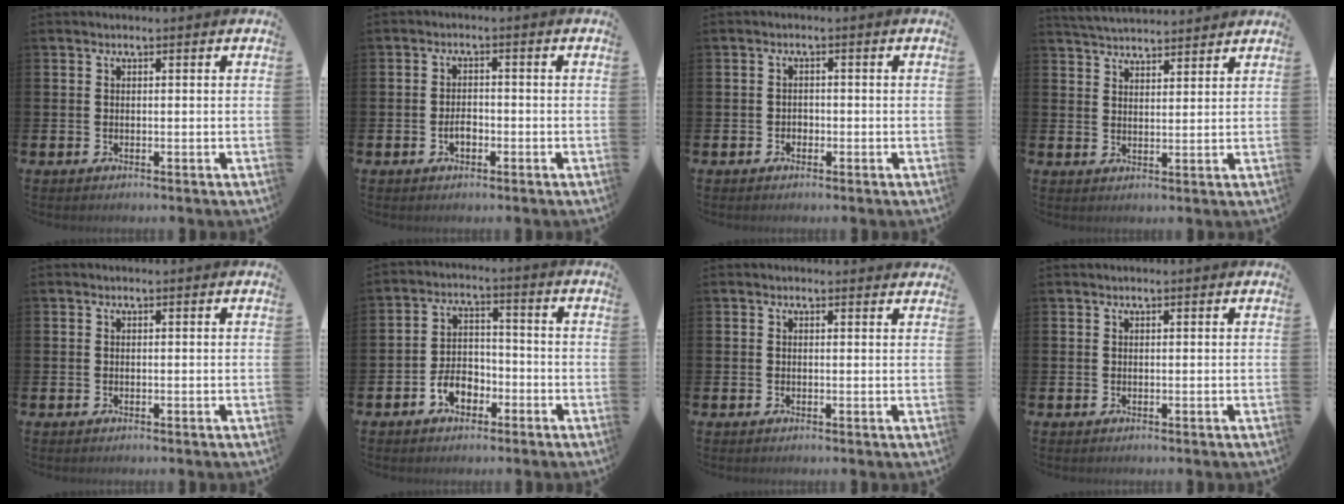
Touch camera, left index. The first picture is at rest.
{"total": 2.3, "force": [-0.7, 1.3, 1.7], "torque": [-0.018, -0.003, -0.018]}
{"total": 1.2, "force": [-0.6, 1.0, 0.2], "torque": [0.000, 0.000, -0.016]}
{"total": 4.3, "force": [4.3, 0.3, 0.0], "torque": [-0.017, -0.023, 0.078]}
{"total": 0.0}
{"total": 4.7, "force": [-2.6, 3.1, 2.3], "torque": [-0.037, 0.007, -0.054]}
{"total": 0.5, "force": [0.5, 0.1, 0.1], "torque": [0.009, -0.004, 0.007]}
{"total": 0.0}